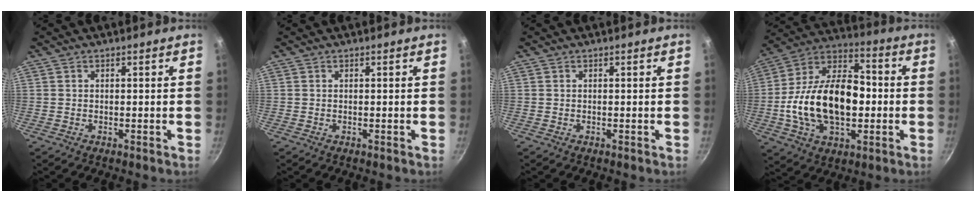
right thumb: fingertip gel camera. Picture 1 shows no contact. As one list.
[{"total": 0.0}, {"total": 0.0}, {"total": 22.6, "force": [-2.2, 13.9, 17.6], "torque": [-0.288, 0.039, -0.044]}]